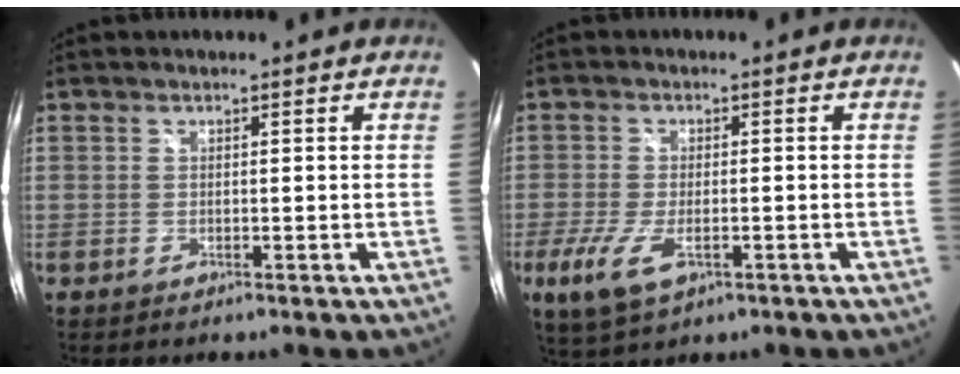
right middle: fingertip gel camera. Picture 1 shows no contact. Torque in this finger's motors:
{"motor_torque": [0.42, -0.42, 0.48, 0.14]}